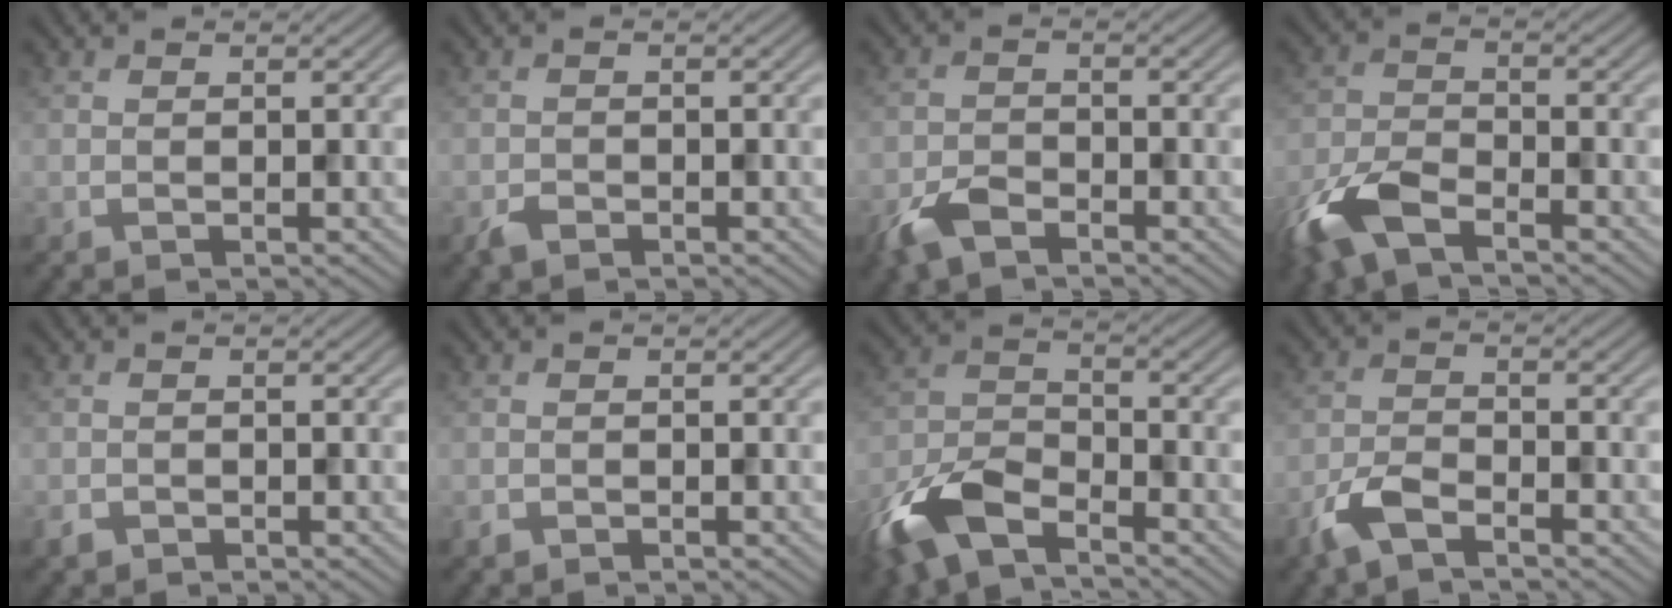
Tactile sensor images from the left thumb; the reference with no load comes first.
{"total": 1.6, "force": [-1.1, 0.9, 0.7], "torque": [-0.015, -0.002, -0.025]}
{"total": 4.2, "force": [-3.0, 1.9, 2.3], "torque": [-0.046, -0.004, -0.067]}
{"total": 8.3, "force": [-5.5, 3.2, 5.3], "torque": [-0.124, -0.012, -0.124]}
{"total": 1.1, "force": [-0.8, 0.7, 0.3], "torque": [-0.006, -0.002, -0.018]}
{"total": 0.7, "force": [-0.5, 0.4, 0.2], "torque": [-0.003, -0.002, -0.010]}
{"total": 10.2, "force": [-7.0, 4.1, 6.2], "torque": [-0.138, -0.014, -0.156]}
{"total": 4.5, "force": [-3.1, 1.6, 2.8], "torque": [-0.065, -0.004, -0.075]}